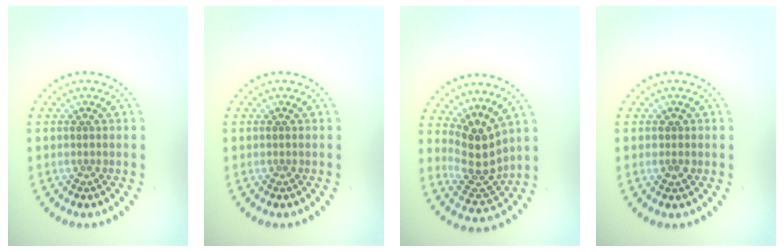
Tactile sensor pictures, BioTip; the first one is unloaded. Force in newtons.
{"total": 0.0}
{"total": 3.8, "press": 3.1, "slide": 2.2}
{"total": 1.0, "press": 0.9, "slide": 0.4}